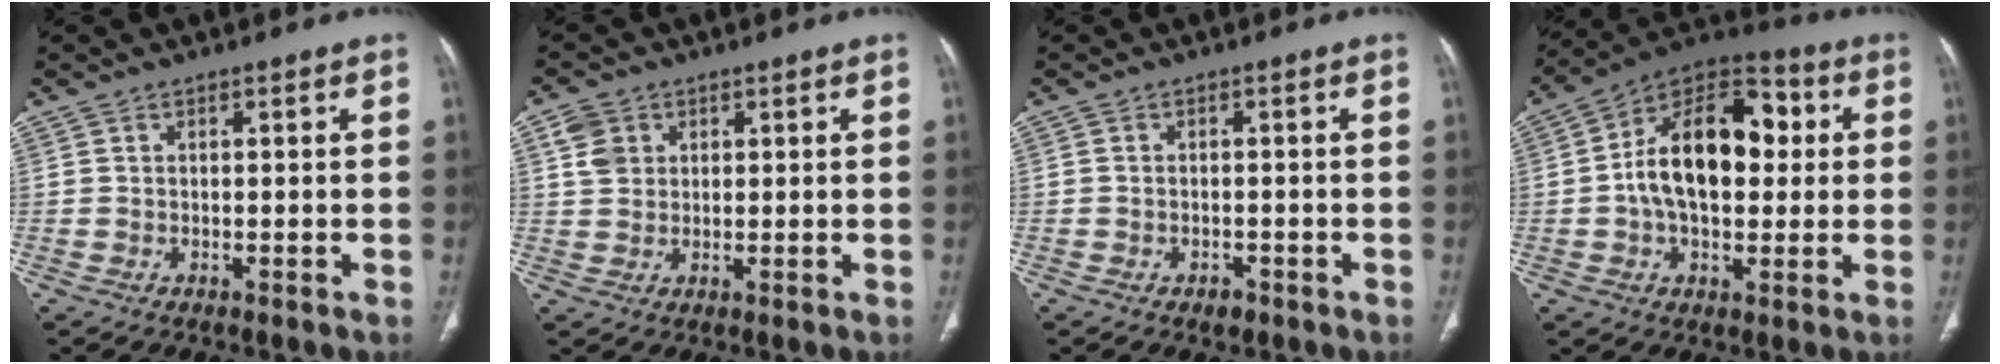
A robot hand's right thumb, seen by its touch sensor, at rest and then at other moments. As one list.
[{"total": 4.6, "force": [1.8, 3.8, 2.0], "torque": [-0.024, -0.002, 0.038]}, {"total": 2.4, "force": [-1.4, 1.6, 1.2], "torque": [-0.012, 0.007, -0.014]}, {"total": 19.0, "force": [1.7, 11.4, 15.1], "torque": [-0.217, 0.031, 0.020]}]